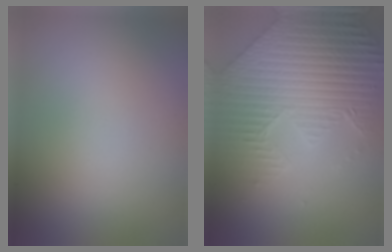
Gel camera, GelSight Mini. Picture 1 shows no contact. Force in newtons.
{"total": 8.9, "press": 6.6, "slide": 5.9}